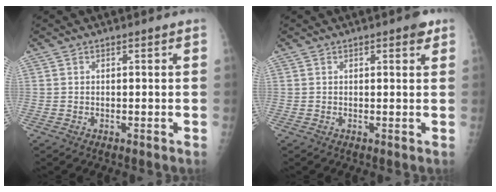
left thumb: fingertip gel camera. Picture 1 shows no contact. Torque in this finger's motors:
{"motor_torque": [0.35, 0.06, 0.28, -0.06, 0.01]}